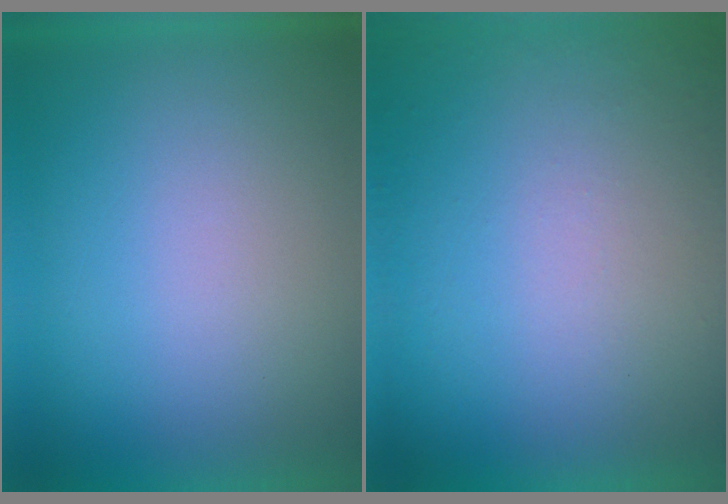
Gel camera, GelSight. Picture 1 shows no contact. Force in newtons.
{"total": 6.0}